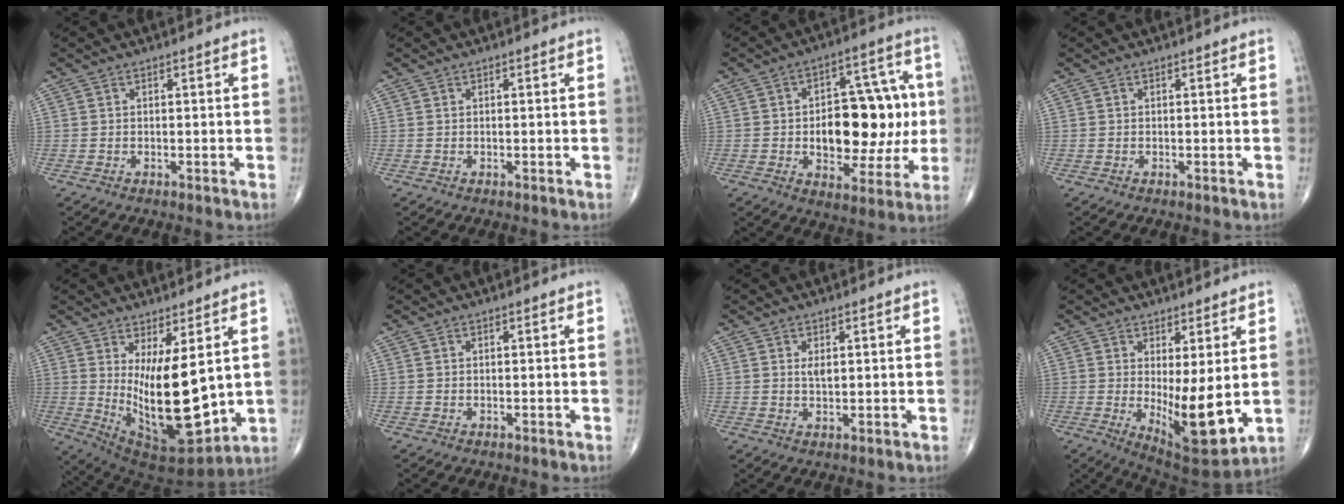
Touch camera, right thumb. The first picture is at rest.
{"total": 0.0}
{"total": 19.3, "force": [-0.3, 11.0, 15.9], "torque": [-0.174, 0.025, 0.006]}
{"total": 0.0}
{"total": 16.9, "force": [2.0, 6.4, 15.5], "torque": [-0.245, -0.047, 0.058]}
{"total": 0.0}
{"total": 2.0, "force": [0.6, 1.0, 1.6], "torque": [-0.020, -0.003, 0.012]}
{"total": 11.5, "force": [-0.3, 3.8, 10.8], "torque": [-0.156, -0.030, 0.010]}